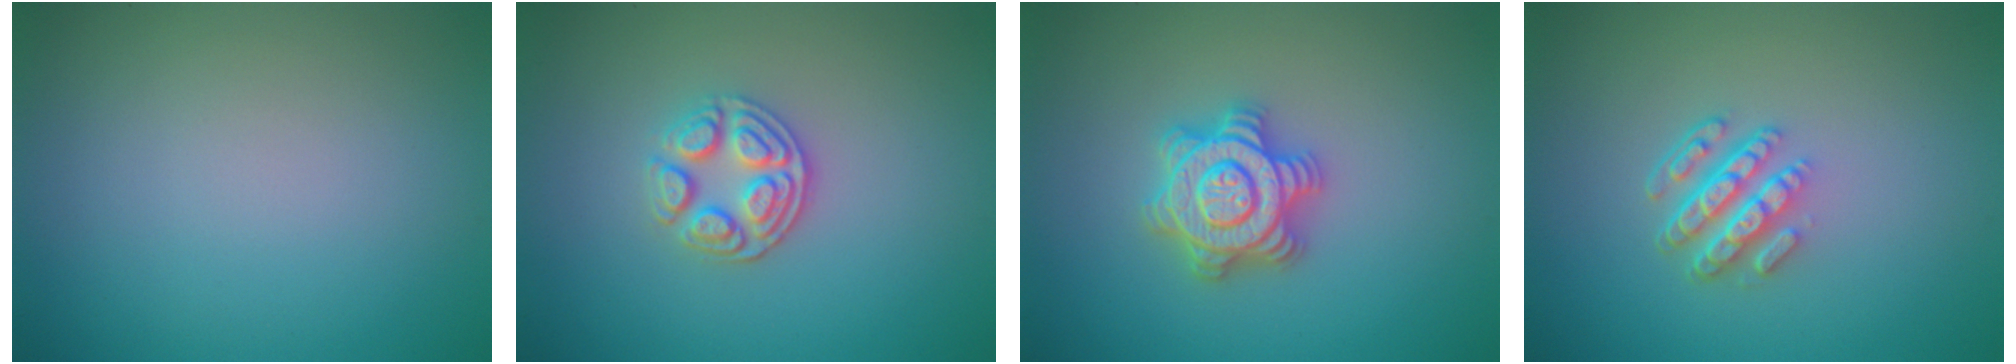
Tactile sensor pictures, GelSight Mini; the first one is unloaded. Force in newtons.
{"total": 3.2, "press": 2.9, "slide": 1.4}
{"total": 4.7, "press": 4.7, "slide": 0.6}
{"total": 4.3, "press": 3.1, "slide": 2.9}